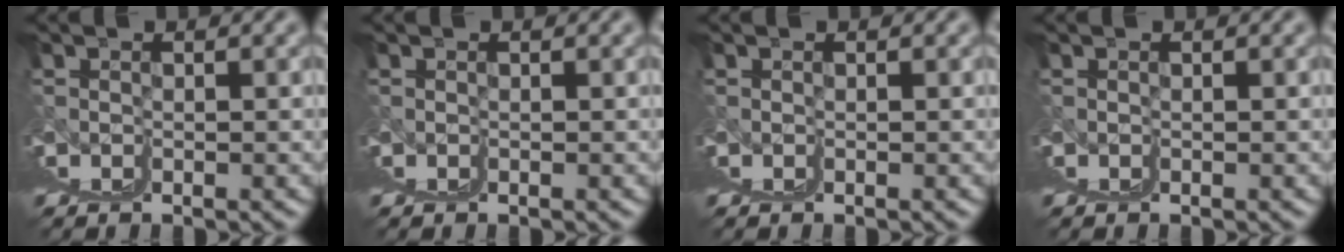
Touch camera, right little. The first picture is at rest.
{"total": 0.0}
{"total": 0.0}
{"total": 0.0}